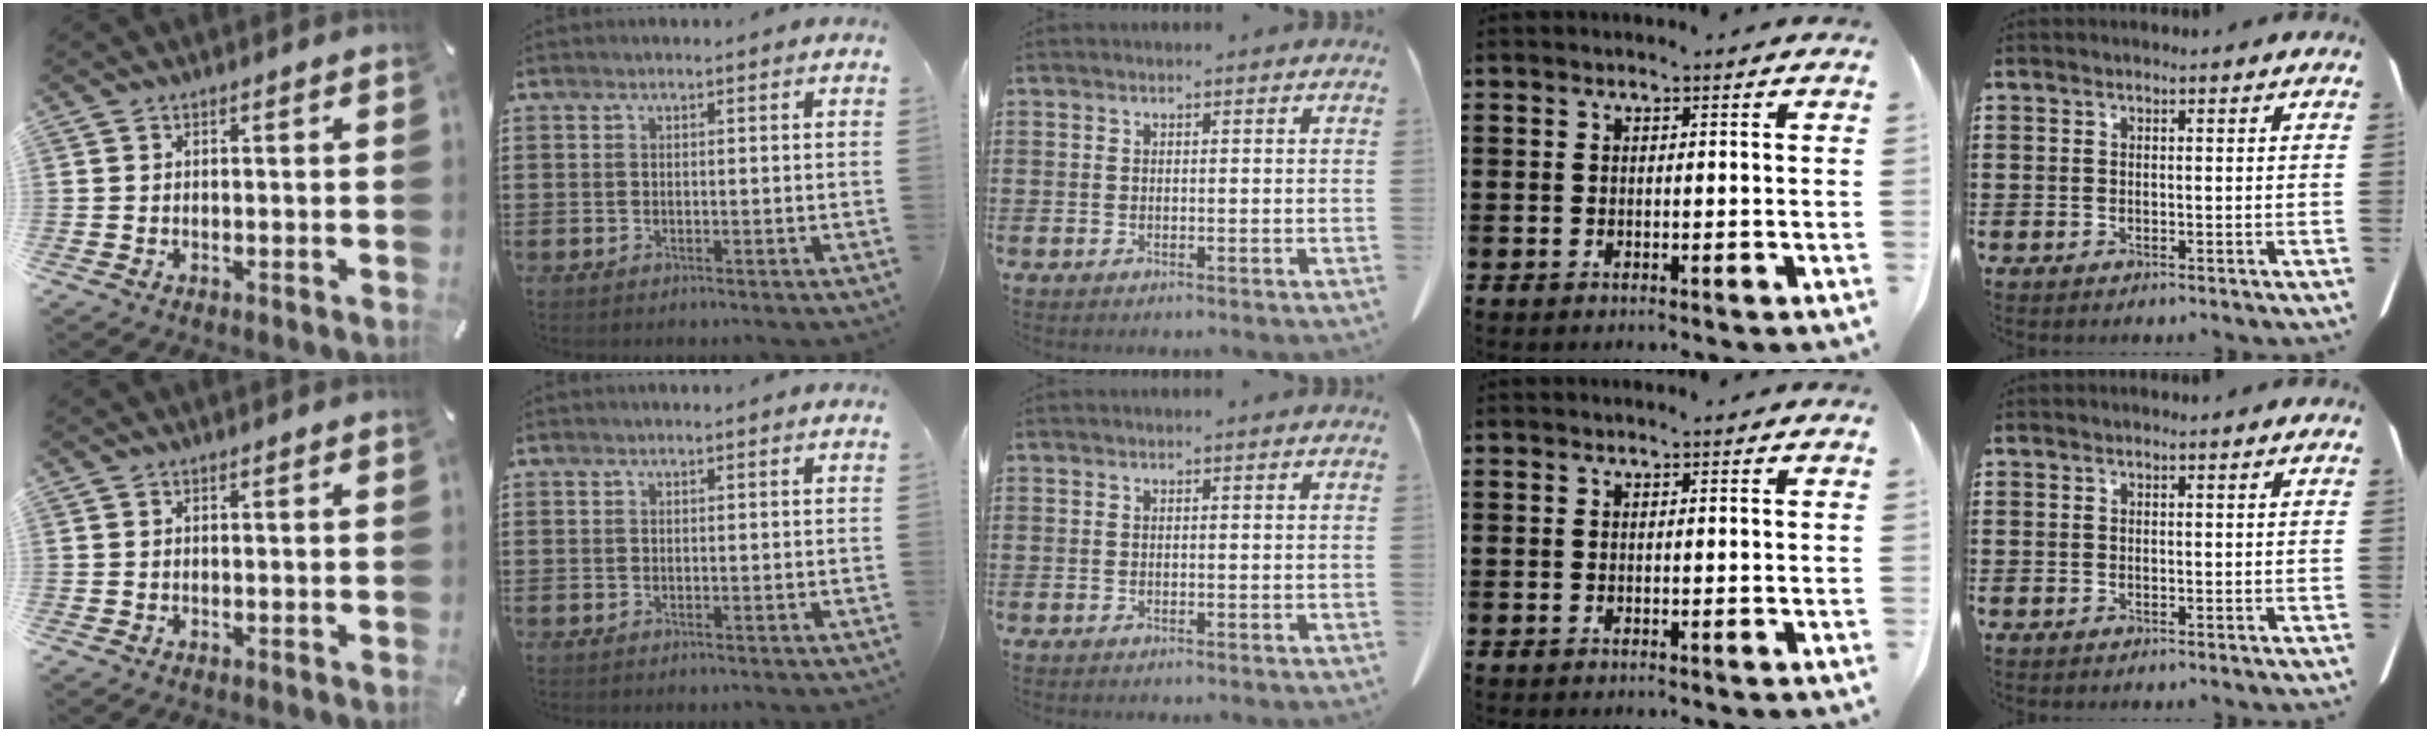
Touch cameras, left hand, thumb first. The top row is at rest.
{}